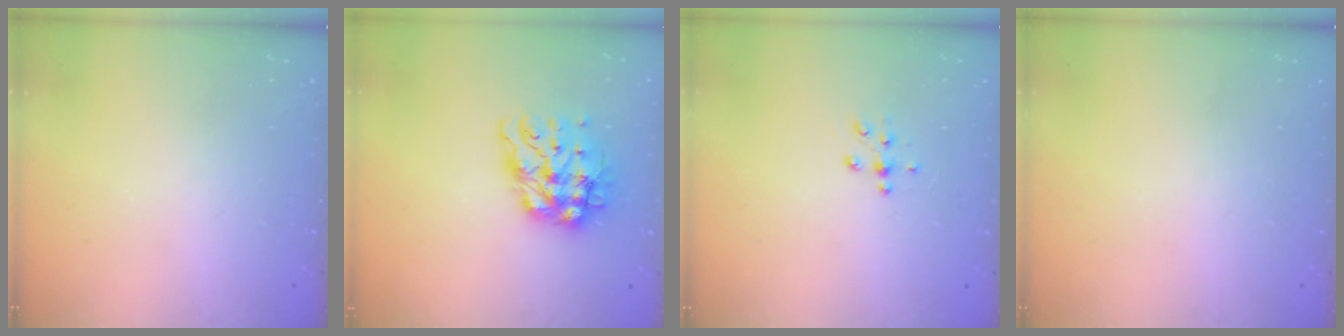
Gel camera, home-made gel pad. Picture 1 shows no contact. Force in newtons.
{"total": 11.8, "press": 11.7, "slide": 1.2}
{"total": 5.8, "press": 5.5, "slide": 2.0}
{"total": 0.0}